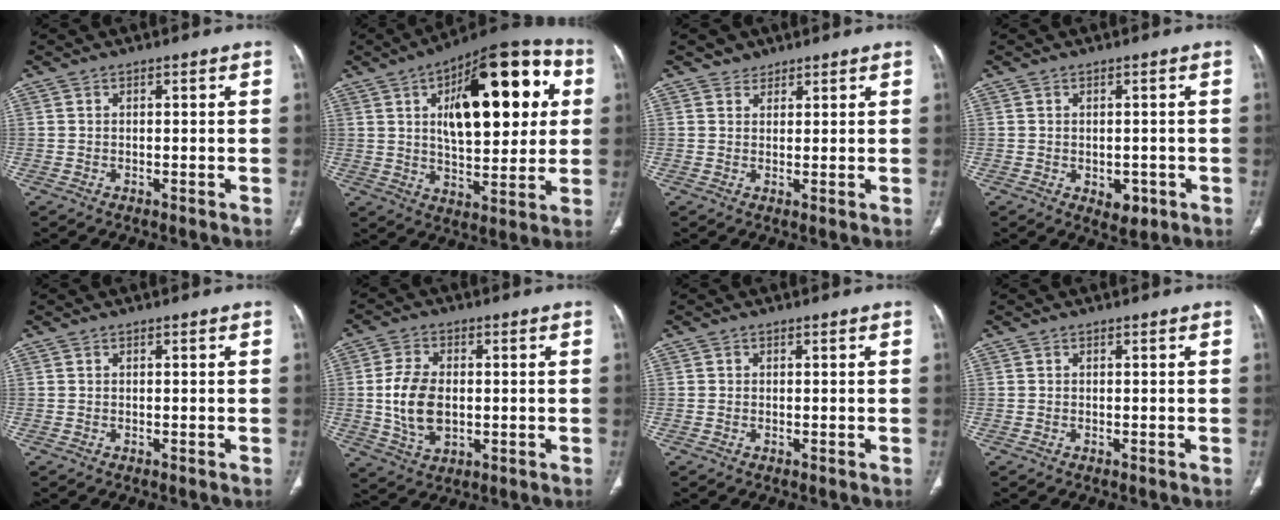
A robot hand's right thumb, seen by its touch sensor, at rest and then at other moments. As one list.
[{"total": 25.4, "force": [6.5, 11.5, 21.6], "torque": [-0.277, 0.006, 0.093]}, {"total": 2.2, "force": [1.6, 1.4, -0.1], "torque": [0.016, -0.009, 0.018]}, {"total": 3.5, "force": [-1.1, 2.4, 2.3], "torque": [-0.015, 0.000, -0.004]}, {"total": 0.0}, {"total": 9.9, "force": [-0.2, 6.3, 7.6], "torque": [-0.144, 0.000, 0.002]}, {"total": 0.0}, {"total": 0.0}]